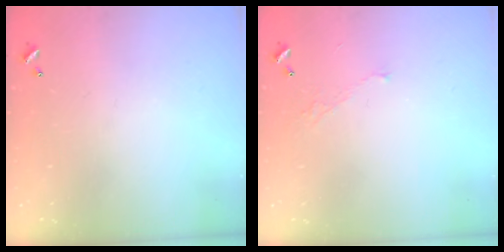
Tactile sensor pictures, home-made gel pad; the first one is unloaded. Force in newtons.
{"total": 3.5, "press": 3.5, "slide": 0.7}